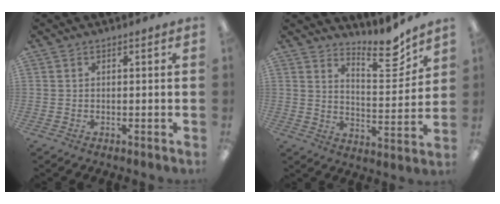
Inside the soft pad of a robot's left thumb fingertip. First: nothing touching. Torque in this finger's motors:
{"motor_torque": [0.71, -0.71, 0.36, -0.64, -0.01]}